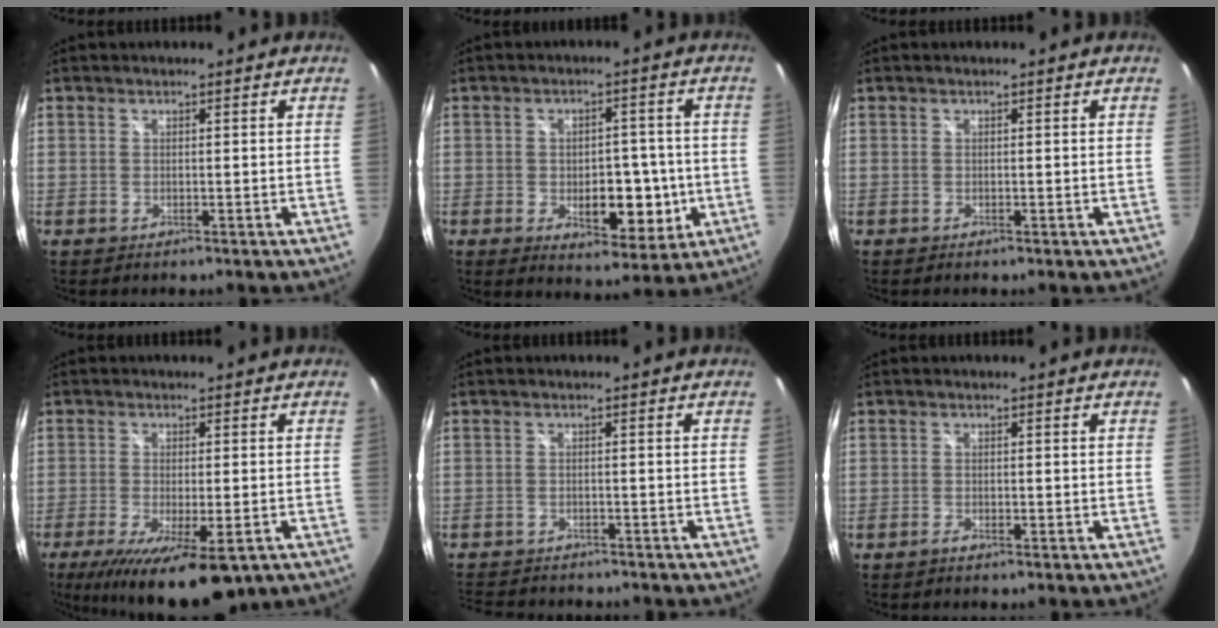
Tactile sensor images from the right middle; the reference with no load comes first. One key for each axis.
{"total": 9.9, "fx": -2.3, "fy": 5.8, "fz": 7.8, "tx": -0.120, "ty": -0.008, "tz": -0.020}
{"total": 0.0}
{"total": 14.8, "fx": -8.5, "fy": 4.6, "fz": 11.1, "tx": -0.204, "ty": -0.048, "tz": -0.127}
{"total": 8.2, "fx": -7.5, "fy": 2.5, "fz": 2.4, "tx": -0.068, "ty": -0.011, "tz": -0.117}
{"total": 1.1, "fx": -0.9, "fy": 0.2, "fz": 0.5, "tx": -0.011, "ty": -0.002, "tz": -0.019}